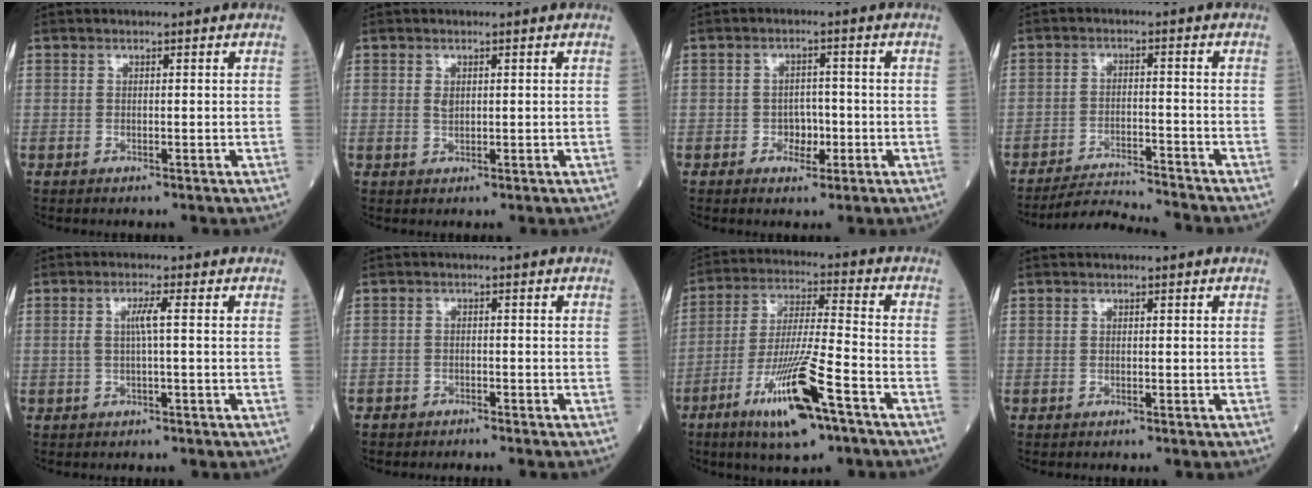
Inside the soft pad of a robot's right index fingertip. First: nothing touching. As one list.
[{"total": 1.2, "force": [0.4, 0.7, 0.9], "torque": [-0.014, -0.004, 0.010]}, {"total": 3.3, "force": [-1.0, 2.2, 2.1], "torque": [-0.025, 0.006, -0.015]}, {"total": 7.7, "force": [-7.5, -1.5, 0.5], "torque": [-0.009, -0.006, -0.132]}, {"total": 2.5, "force": [0.2, -0.3, 2.5], "torque": [-0.051, 0.002, 0.002]}, {"total": 2.2, "force": [-2.0, 0.8, 0.4], "torque": [-0.011, -0.001, -0.030]}, {"total": 14.0, "force": [-7.3, 1.4, 11.9], "torque": [-0.229, -0.020, -0.129]}, {"total": 0.0}]